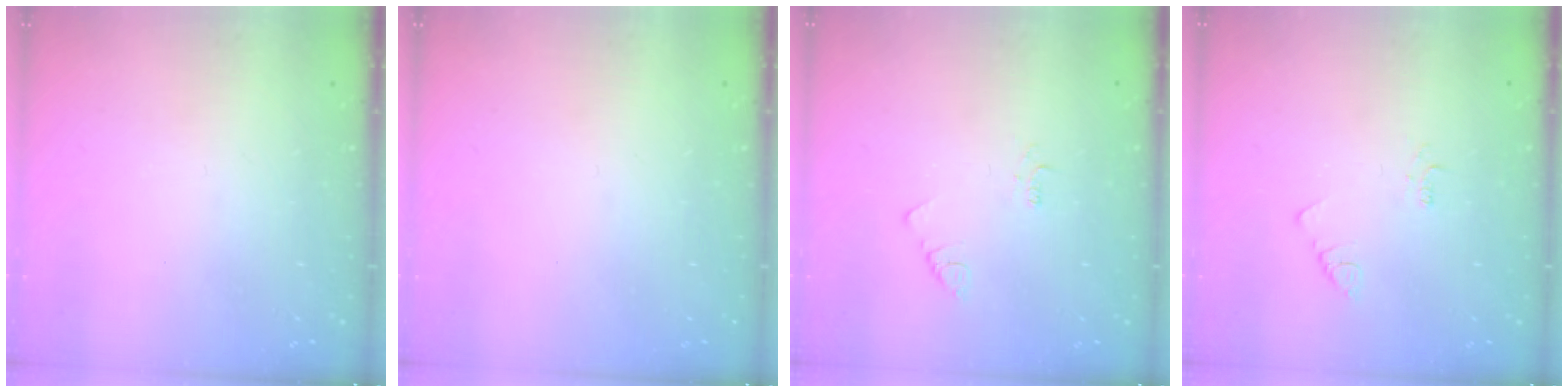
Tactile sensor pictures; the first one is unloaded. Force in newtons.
{"total": 0.0}
{"total": 2.1, "press": 2.1, "slide": 0.4}
{"total": 2.1, "press": 2.1, "slide": 0.4}